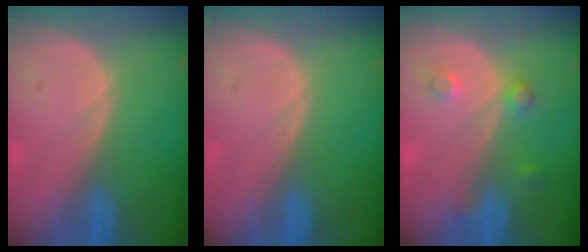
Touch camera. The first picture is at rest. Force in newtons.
{"total": 0.0}
{"total": 2.6, "press": 2.6, "slide": 0.3}